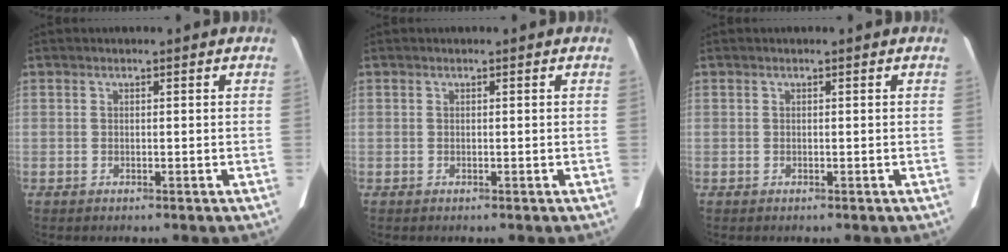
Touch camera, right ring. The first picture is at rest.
{"total": 0.0}
{"total": 0.0}